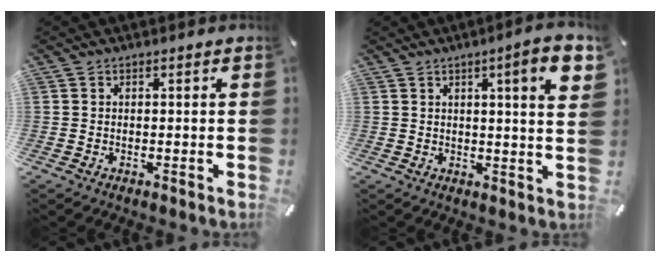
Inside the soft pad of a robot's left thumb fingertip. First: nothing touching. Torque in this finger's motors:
{"motor_torque": [0.14, 0.13, 0.11, -0.32, 0.13]}